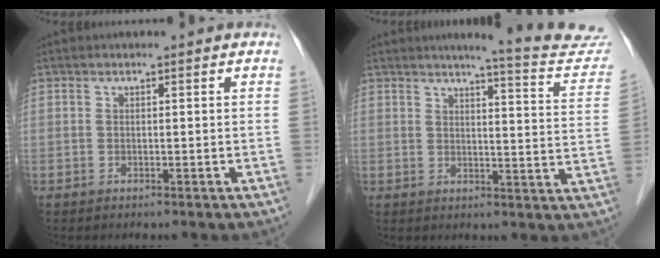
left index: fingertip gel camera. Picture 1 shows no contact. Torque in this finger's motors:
{"motor_torque": [0.36, -0.65, 0.04, 0.00]}